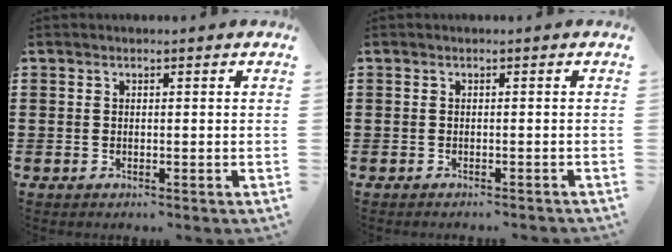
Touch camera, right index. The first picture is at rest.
{"total": 0.5, "force": [-0.5, 0.0, 0.1], "torque": [-0.004, -0.001, -0.010]}